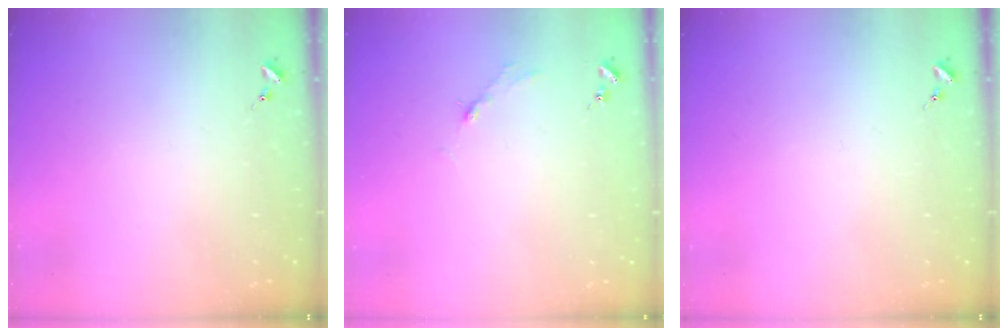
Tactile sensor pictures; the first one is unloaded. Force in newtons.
{"total": 2.7, "press": 2.7, "slide": 0.4}
{"total": 0.0}